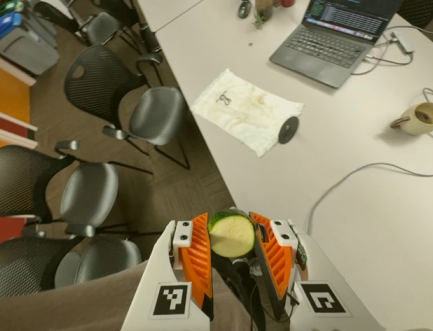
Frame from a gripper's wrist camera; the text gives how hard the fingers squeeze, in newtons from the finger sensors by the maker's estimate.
{"total": 10.8, "left": 10.7, "right": 10.9}